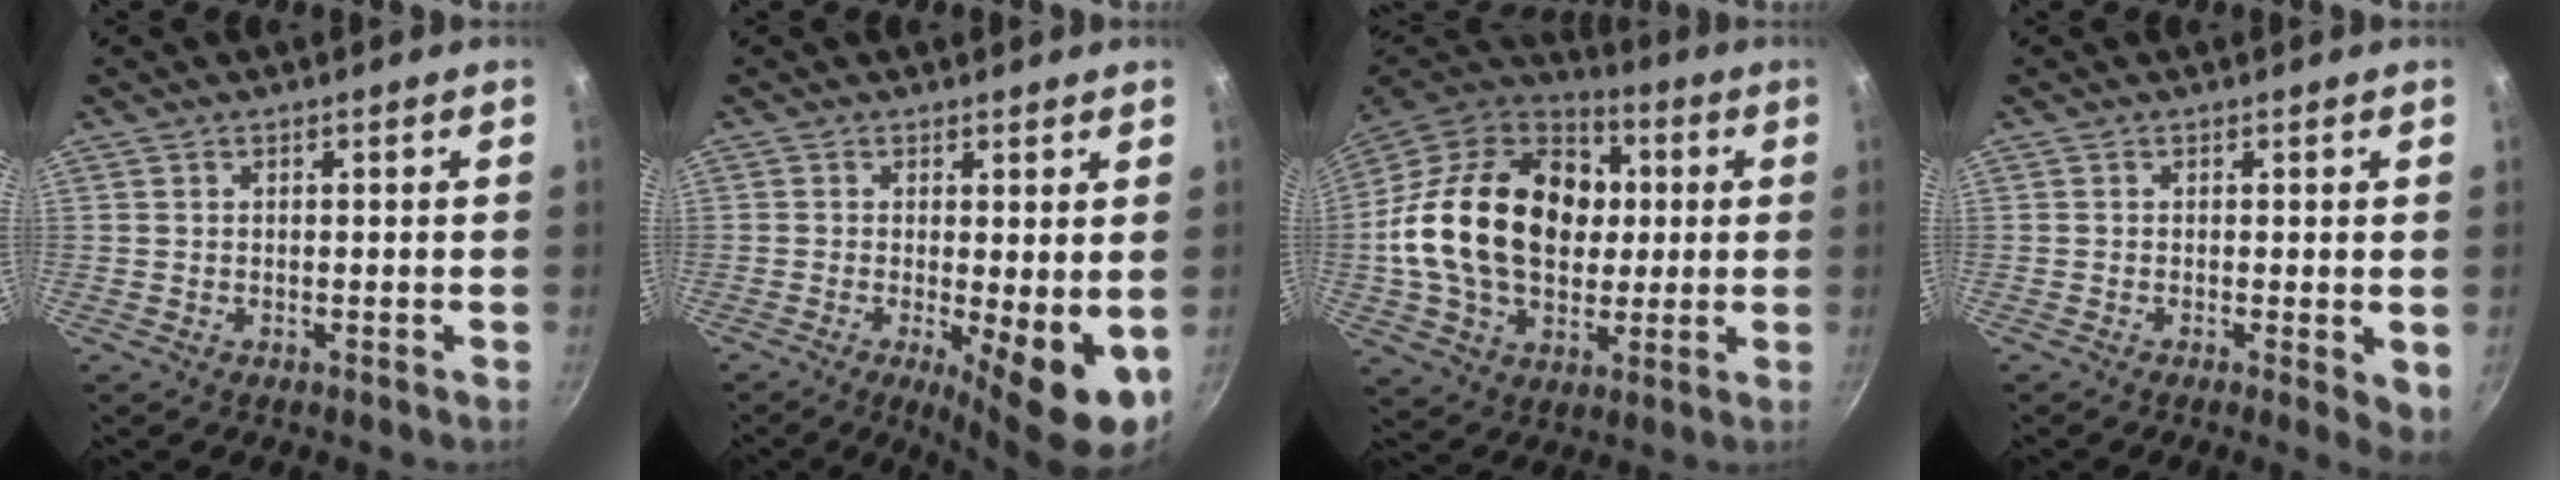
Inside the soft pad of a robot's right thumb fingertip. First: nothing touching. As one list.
[{"total": 9.1, "force": [-1.5, 2.5, 8.6], "torque": [-0.112, -0.008, -0.012]}, {"total": 27.0, "force": [2.2, 19.5, 18.6], "torque": [-0.301, 0.023, 0.036]}, {"total": 3.5, "force": [-0.5, 1.1, 3.3], "torque": [-0.041, -0.010, -0.009]}]